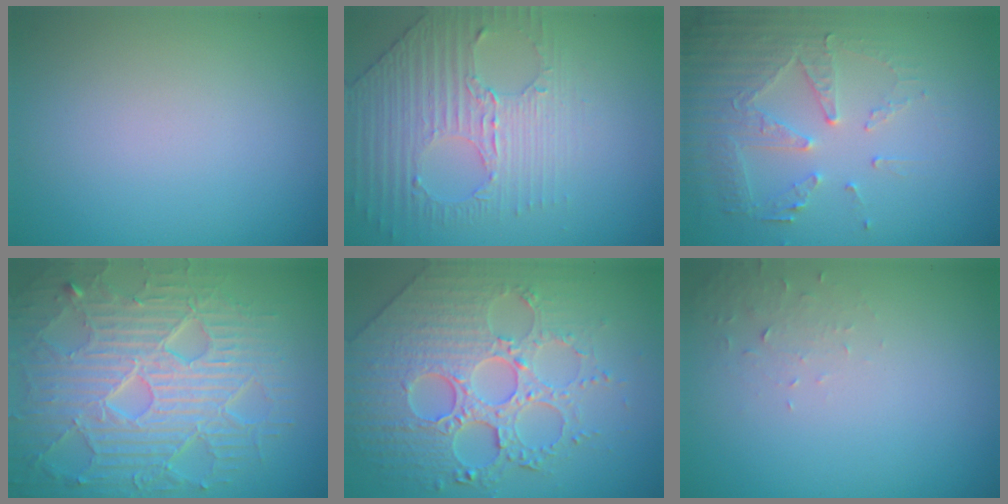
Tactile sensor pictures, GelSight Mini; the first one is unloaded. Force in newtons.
{"total": 4.1, "press": 3.3, "slide": 2.5}
{"total": 5.3, "press": 3.7, "slide": 3.8}
{"total": 8.8, "press": 6.3, "slide": 6.2}
{"total": 7.8, "press": 6.1, "slide": 4.8}
{"total": 1.2, "press": 1.2, "slide": 0.1}